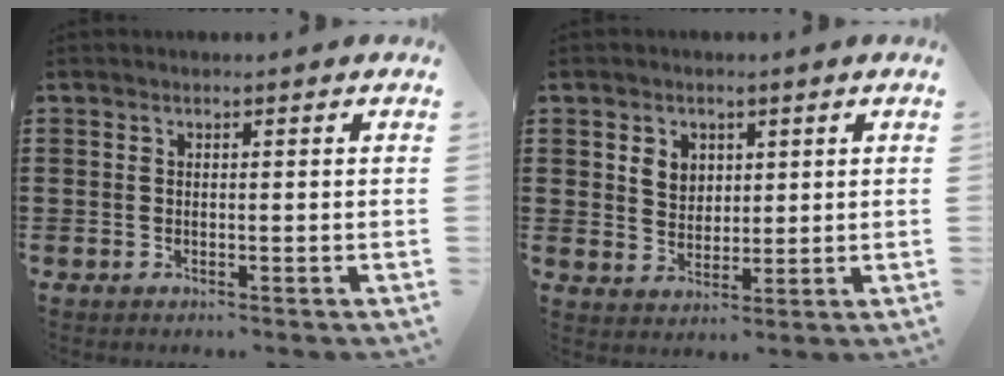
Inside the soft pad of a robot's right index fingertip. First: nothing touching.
{"total": 3.6, "force": [1.7, 3.0, 1.0], "torque": [-0.025, 0.008, 0.029]}